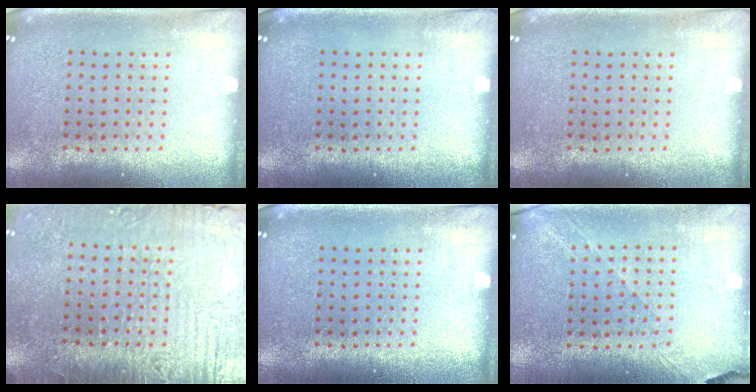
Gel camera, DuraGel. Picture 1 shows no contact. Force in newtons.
{"total": 0.0}
{"total": 0.0}
{"total": 4.1, "press": 3.8, "slide": 1.4}
{"total": 0.0}
{"total": 1.4, "press": 1.2, "slide": 0.8}